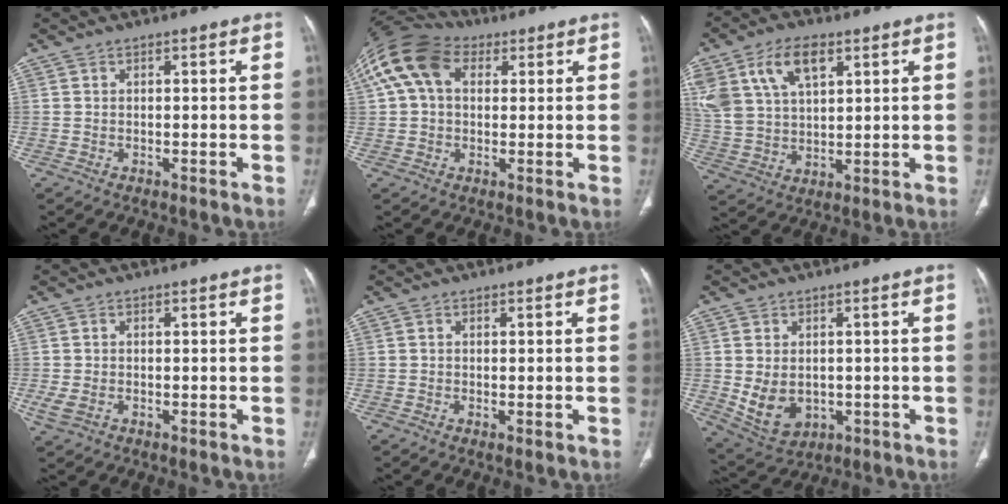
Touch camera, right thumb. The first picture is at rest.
{"total": 13.8, "force": [4.5, 9.4, 9.0], "torque": [-0.176, 0.036, 0.075]}
{"total": 16.3, "force": [7.6, 9.7, 10.7], "torque": [-0.220, -0.004, 0.150]}
{"total": 2.8, "force": [-0.5, 1.8, 2.1], "torque": [-0.057, 0.003, -0.007]}
{"total": 0.9, "force": [-0.2, 0.3, 0.9], "torque": [-0.020, -0.005, -0.004]}
{"total": 8.2, "force": [-0.7, 6.1, 5.5], "torque": [-0.086, -0.005, 0.013]}